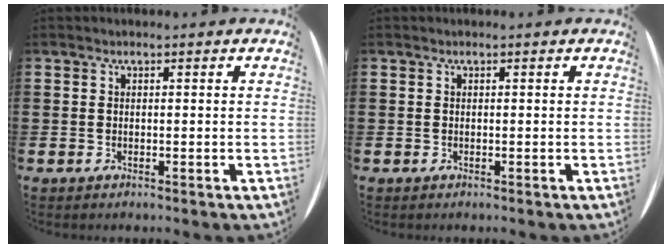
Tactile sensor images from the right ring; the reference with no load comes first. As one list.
[{"total": 0.0}]